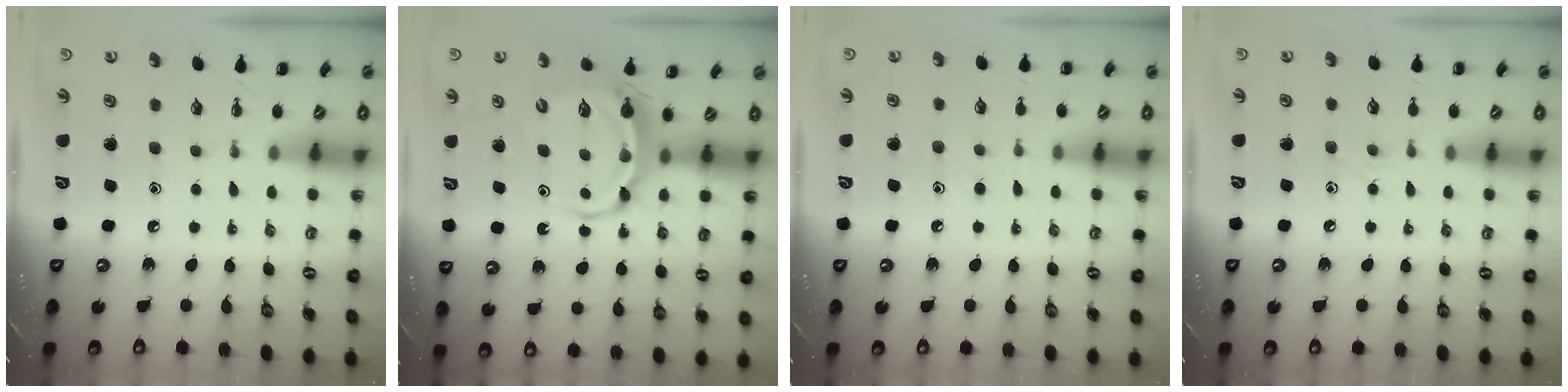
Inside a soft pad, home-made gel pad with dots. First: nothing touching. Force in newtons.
{"total": 5.6, "press": 5.5, "slide": 0.6}
{"total": 6.6, "press": 6.2, "slide": 2.3}
{"total": 5.4, "press": 5.2, "slide": 1.5}